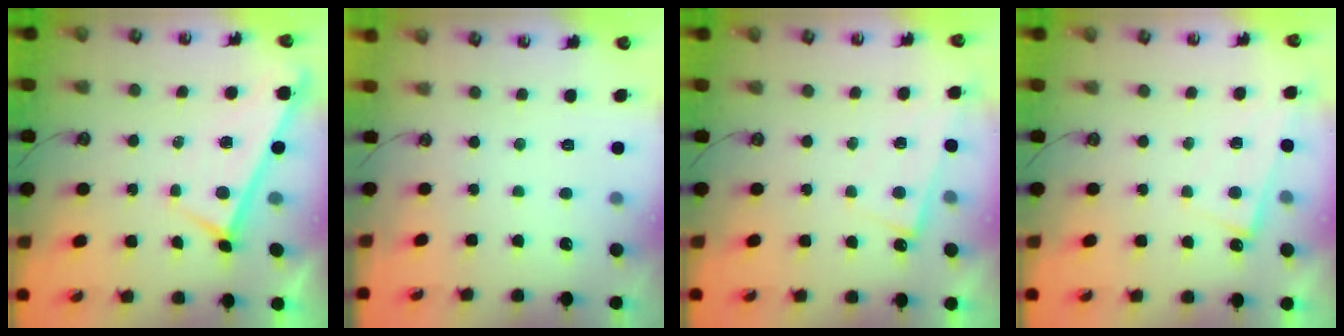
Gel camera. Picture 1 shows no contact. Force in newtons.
{"total": 0.0}
{"total": 1.0, "press": 0.9, "slide": 0.3}
{"total": 1.0, "press": 0.9, "slide": 0.3}